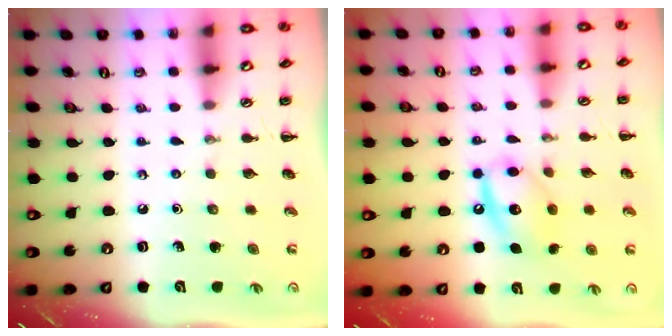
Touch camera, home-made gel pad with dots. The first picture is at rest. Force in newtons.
{"total": 12.6, "press": 12.4, "slide": 1.9}